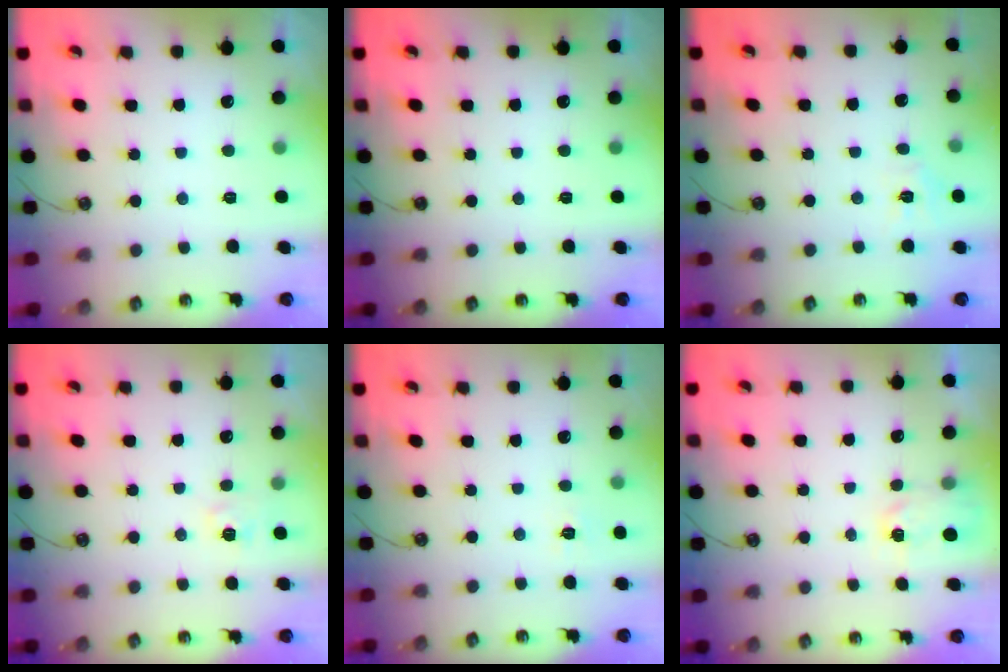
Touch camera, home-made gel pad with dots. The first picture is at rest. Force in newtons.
{"total": 0.0}
{"total": 5.3, "press": 5.2, "slide": 0.6}
{"total": 2.7, "press": 2.6, "slide": 0.3}
{"total": 4.8, "press": 4.8, "slide": 0.6}
{"total": 2.5, "press": 2.4, "slide": 0.4}